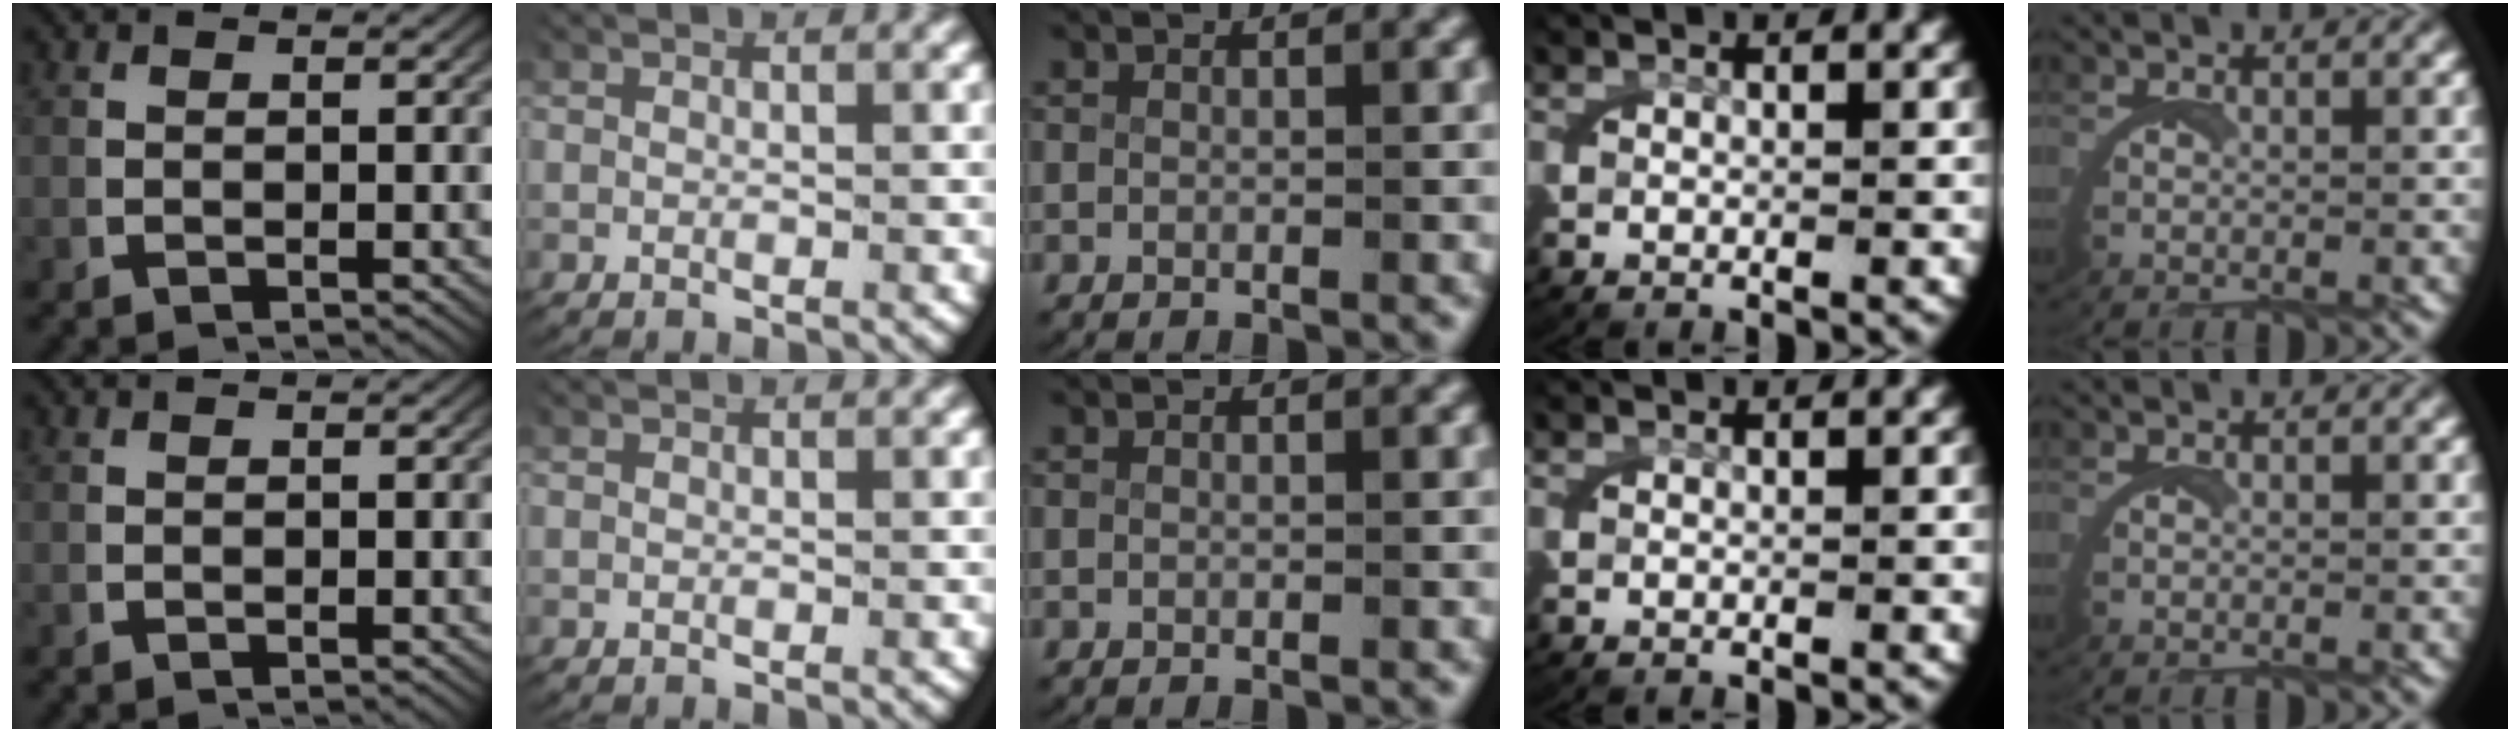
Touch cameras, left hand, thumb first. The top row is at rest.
{}